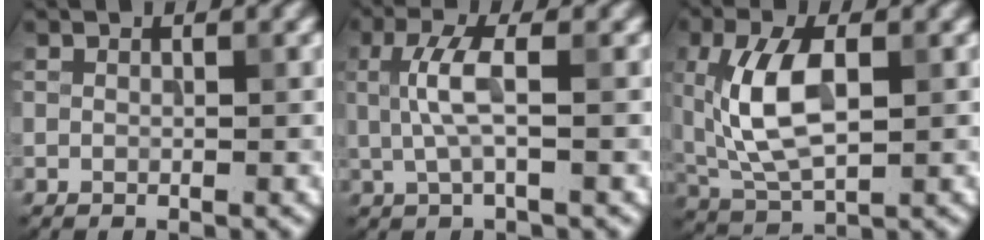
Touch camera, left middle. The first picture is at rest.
{"total": 3.4, "force": [0.3, 0.8, 3.3], "torque": [-0.076, 0.003, 0.005]}
{"total": 7.1, "force": [0.9, 3.6, 6.1], "torque": [-0.132, 0.005, 0.019]}